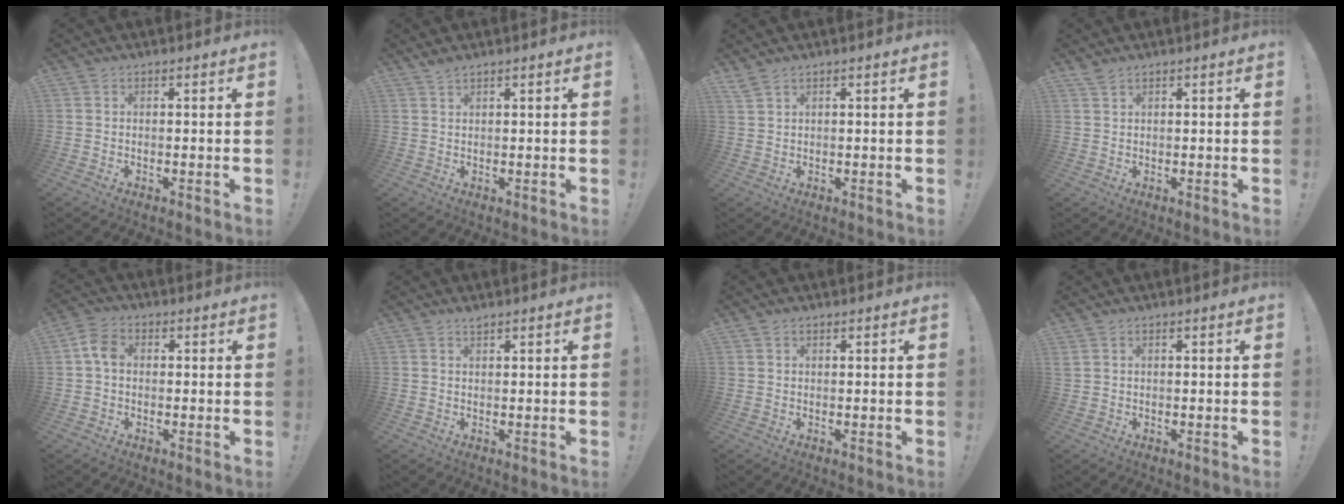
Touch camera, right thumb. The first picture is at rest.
{"total": 2.0, "force": [1.7, 0.4, 1.0], "torque": [-0.012, -0.006, 0.029]}
{"total": 2.3, "force": [1.9, 0.5, 1.1], "torque": [-0.025, -0.008, 0.036]}
{"total": 1.8, "force": [1.5, 0.6, 0.9], "torque": [-0.010, -0.006, 0.027]}
{"total": 5.7, "force": [0.5, 4.1, 4.0], "torque": [-0.073, 0.012, 0.012]}
{"total": 1.3, "force": [1.2, 0.2, 0.4], "torque": [-0.001, -0.005, 0.021]}
{"total": 0.9, "force": [0.7, 0.5, 0.3], "torque": [-0.003, -0.002, 0.013]}
{"total": 1.2, "force": [0.7, 0.7, 0.6], "torque": [-0.012, 0.003, 0.014]}